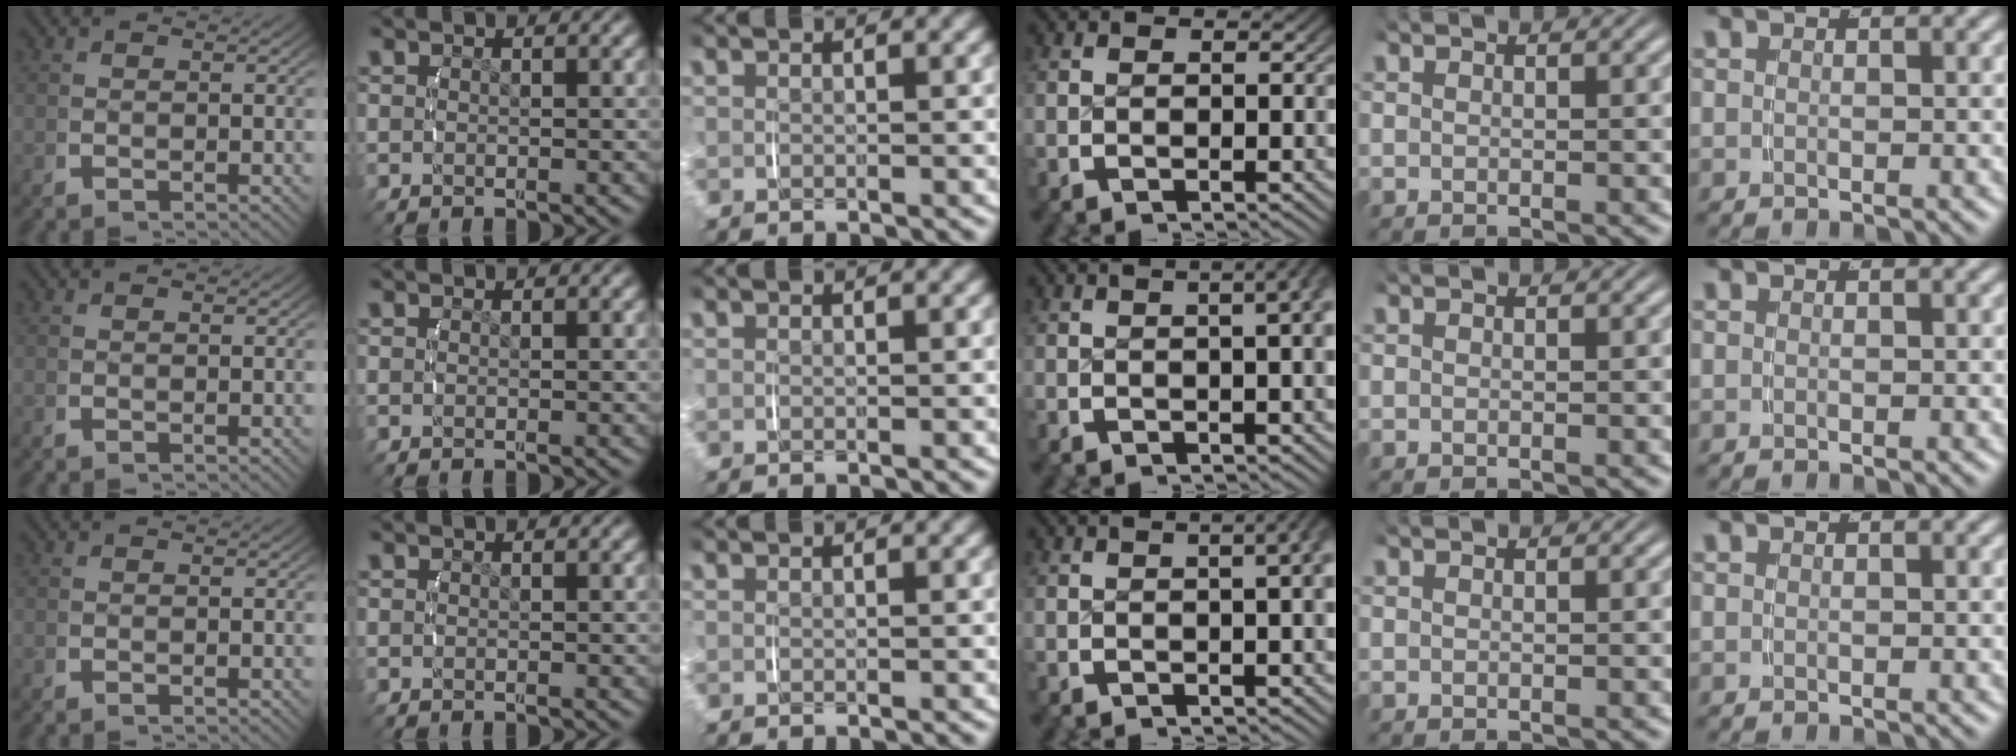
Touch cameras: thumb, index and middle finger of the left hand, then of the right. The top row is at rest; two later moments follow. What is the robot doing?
{"motion": "lift_and_place", "object": "measuring cup"}